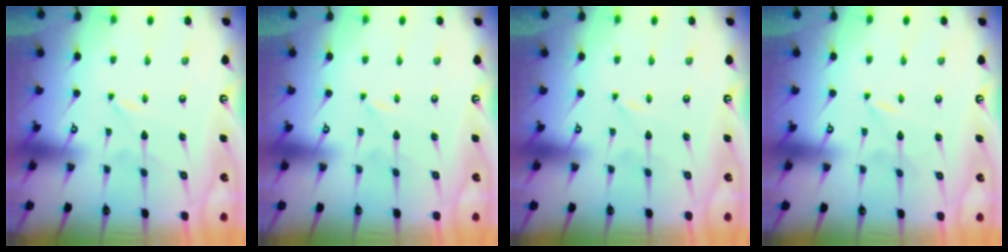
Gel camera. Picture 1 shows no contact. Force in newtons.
{"total": 0.0}
{"total": 0.0}
{"total": 0.0}